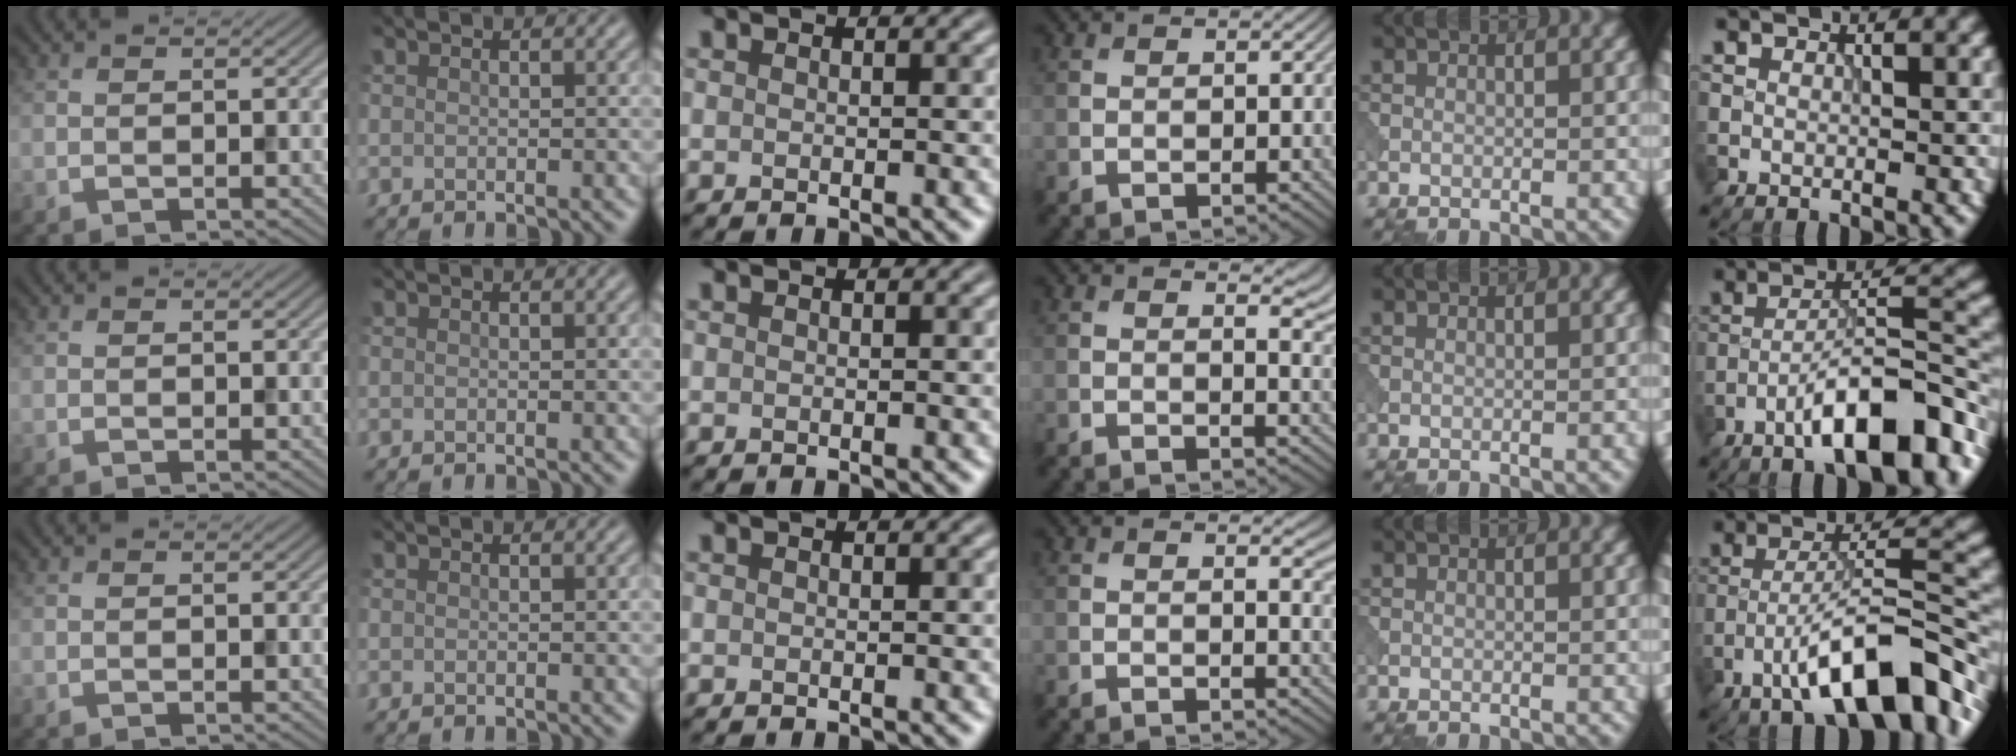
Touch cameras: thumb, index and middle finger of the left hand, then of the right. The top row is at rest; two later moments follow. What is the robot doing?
{"motion": "pour", "object": "beaker"}